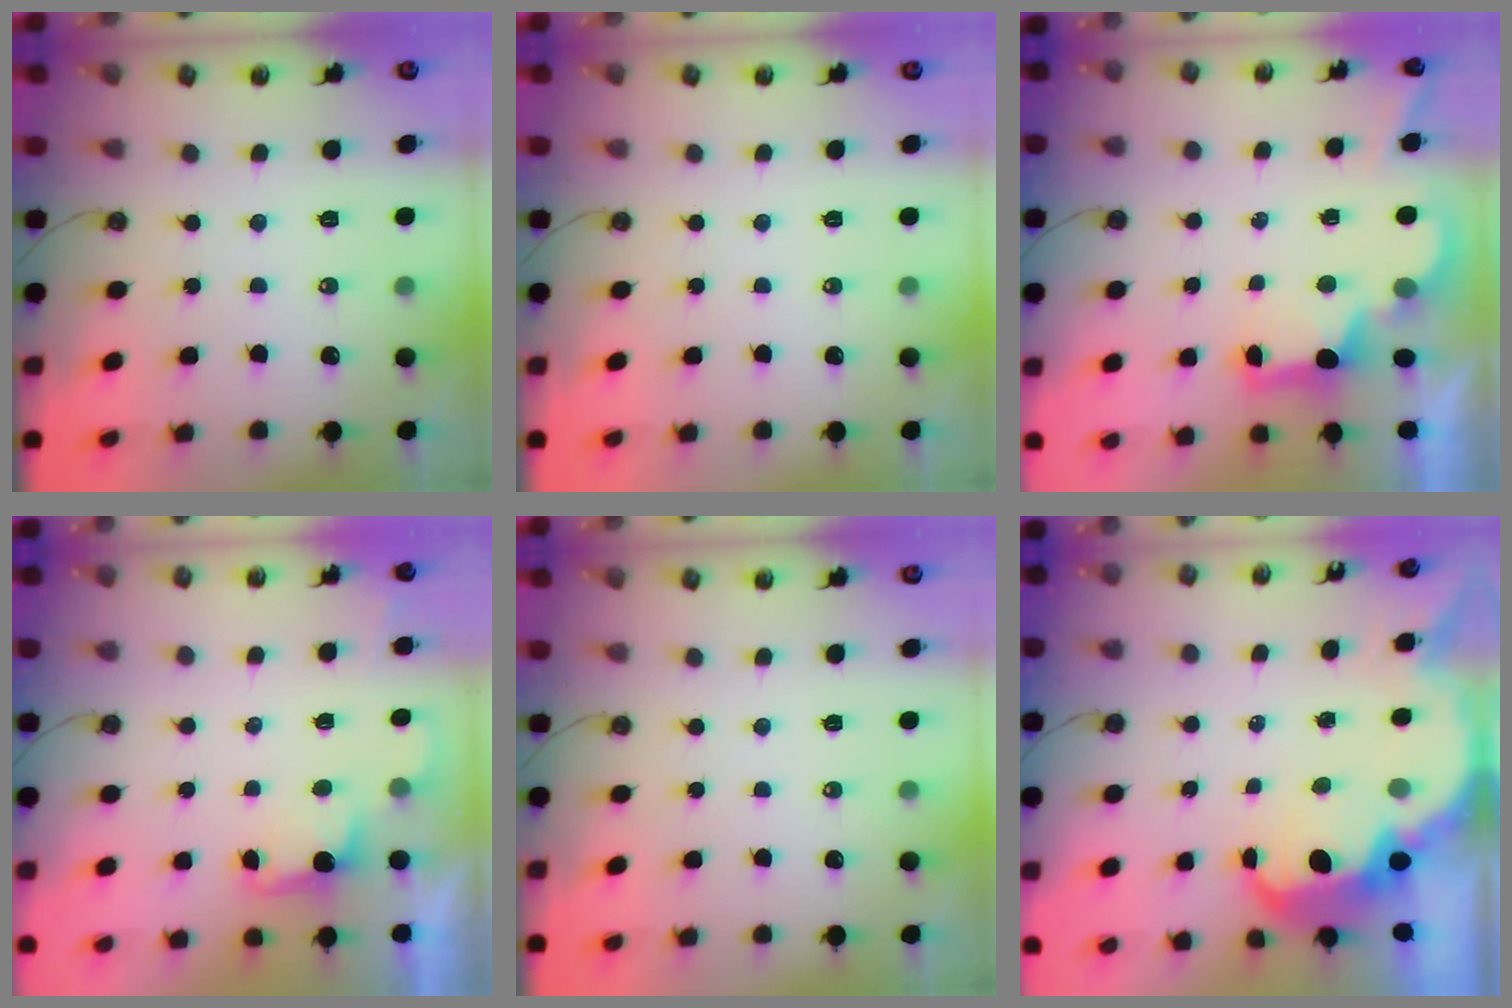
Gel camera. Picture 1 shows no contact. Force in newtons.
{"total": 0.0}
{"total": 2.7, "press": 2.6, "slide": 0.7}
{"total": 1.4, "press": 1.1, "slide": 0.8}
{"total": 0.0}
{"total": 9.0, "press": 9.0, "slide": 0.6}